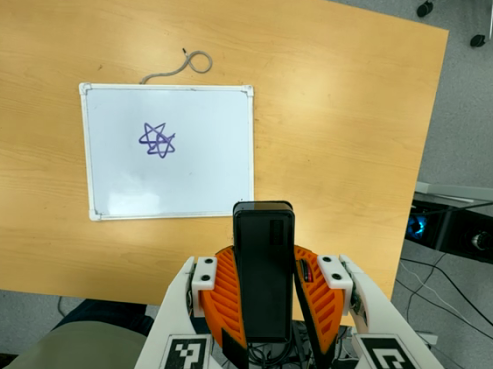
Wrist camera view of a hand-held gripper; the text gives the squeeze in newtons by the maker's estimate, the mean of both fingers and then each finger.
{"total": 10.4, "left": 8.6, "right": 12.1}